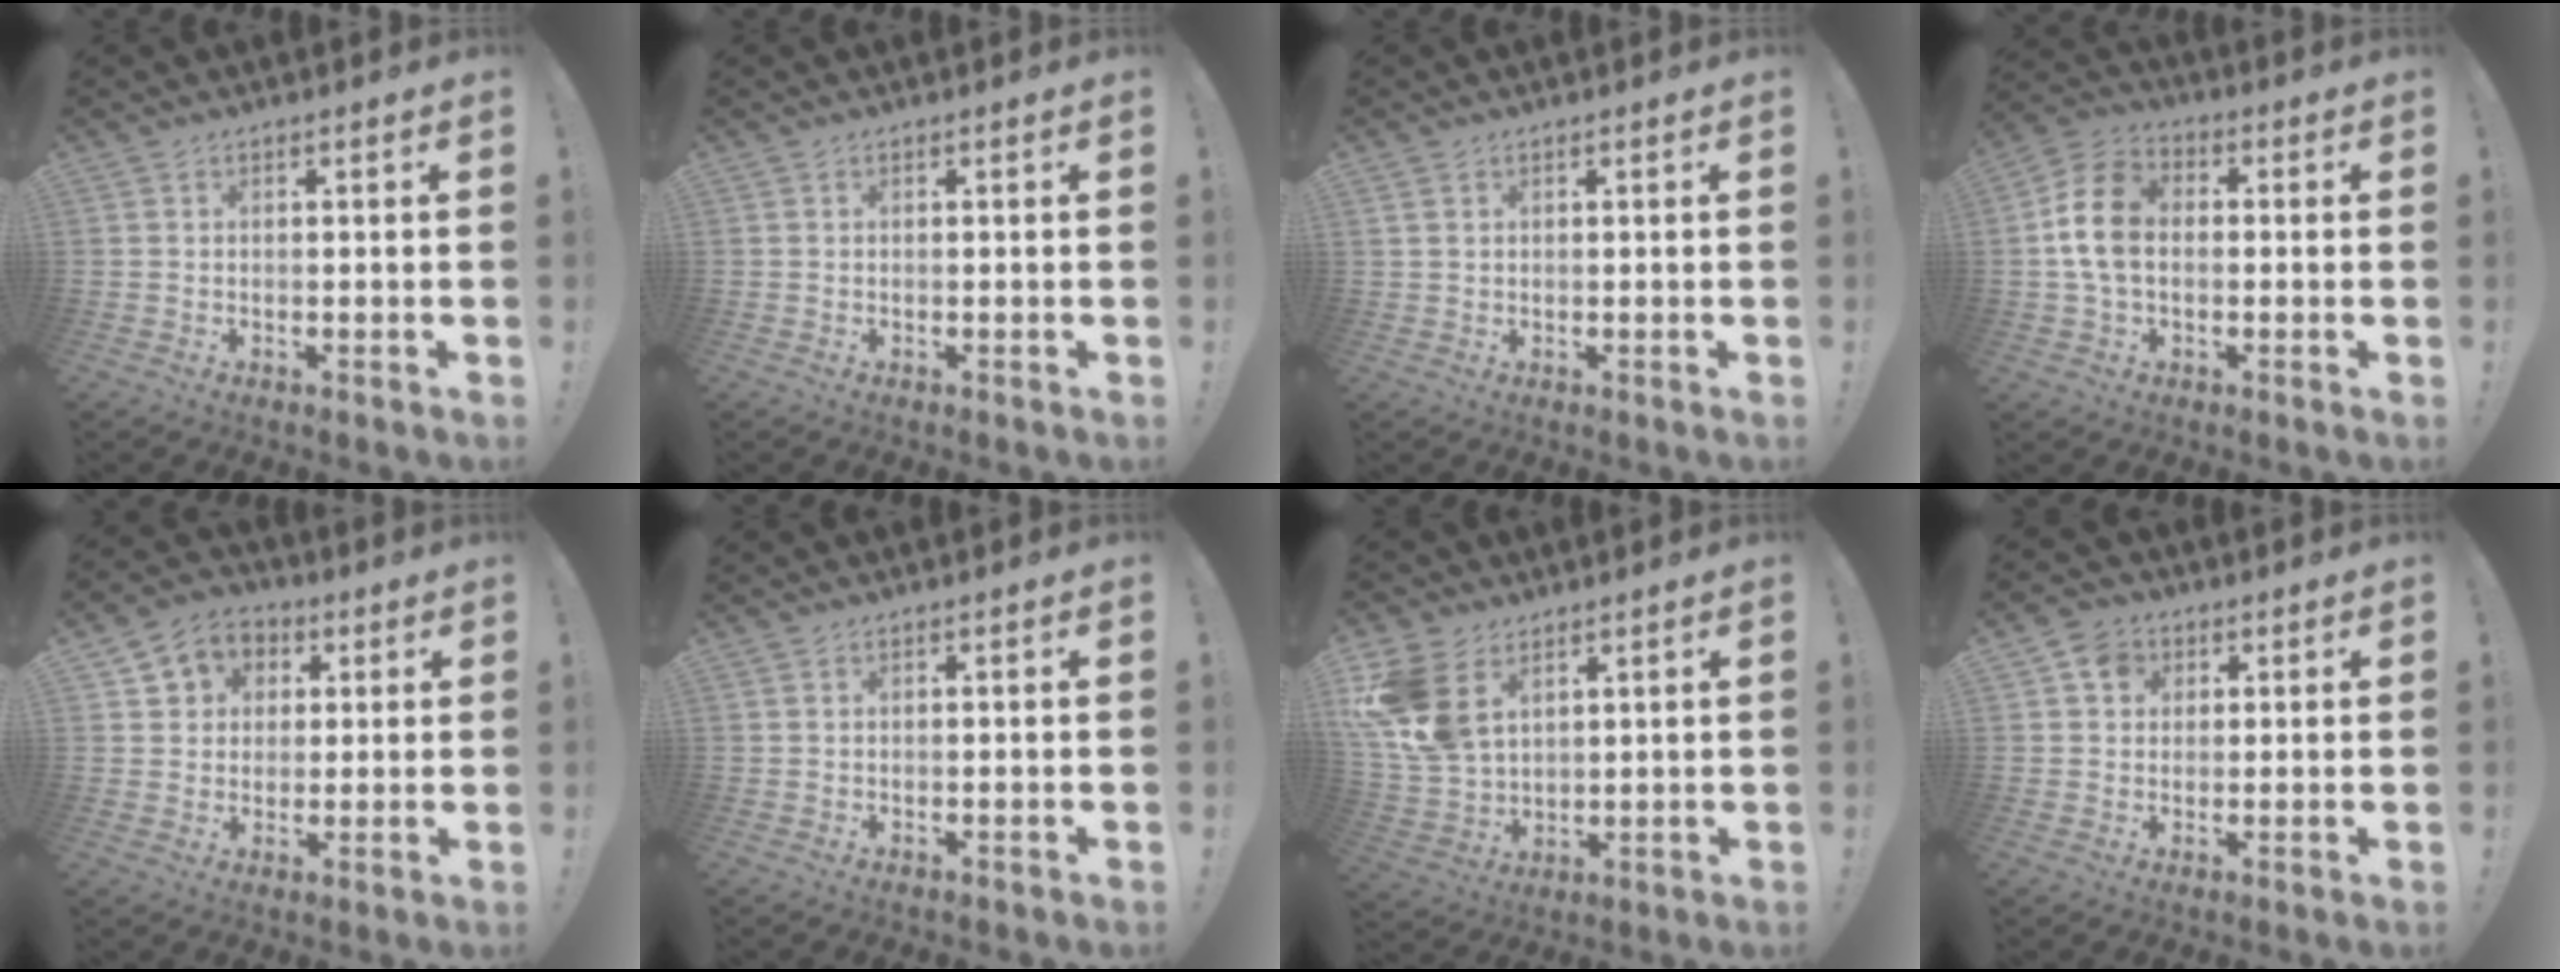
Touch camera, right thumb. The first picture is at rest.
{"total": 0.0}
{"total": 1.4, "force": [0.6, 1.1, 0.5], "torque": [-0.007, 0.001, 0.012]}
{"total": 12.8, "force": [-0.2, 9.1, 9.1], "torque": [-0.160, 0.016, 0.001]}
{"total": 7.5, "force": [1.6, 7.0, 1.9], "torque": [-0.023, -0.004, 0.036]}
{"total": 0.0}
{"total": 13.8, "force": [5.7, 9.4, 8.3], "torque": [-0.171, -0.026, 0.115]}
{"total": 5.9, "force": [1.9, 5.2, 2.2], "torque": [-0.031, 0.001, 0.036]}